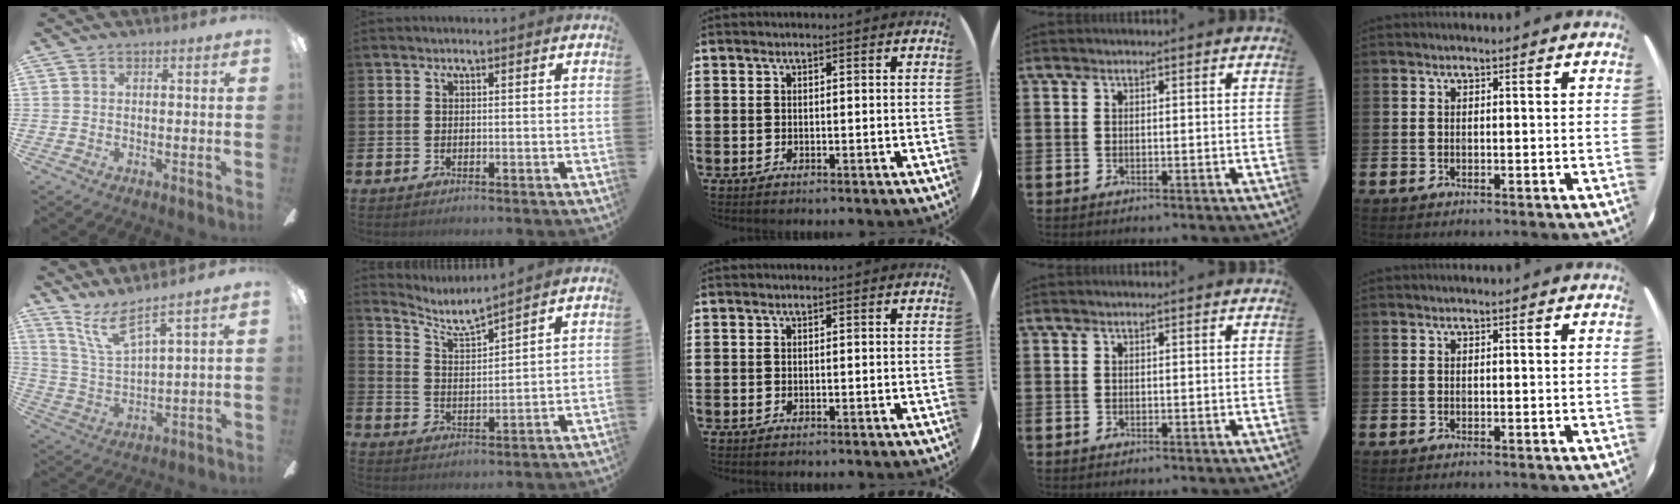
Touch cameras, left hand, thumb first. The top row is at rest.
{"thumb": {"total": 10.4, "force": [7.9, 2.2, 6.5], "torque": [-0.143, -0.035, 0.145]}, "index": {"total": 4.7, "force": [4.4, 0.4, 1.6], "torque": [-0.054, -0.023, 0.074]}}